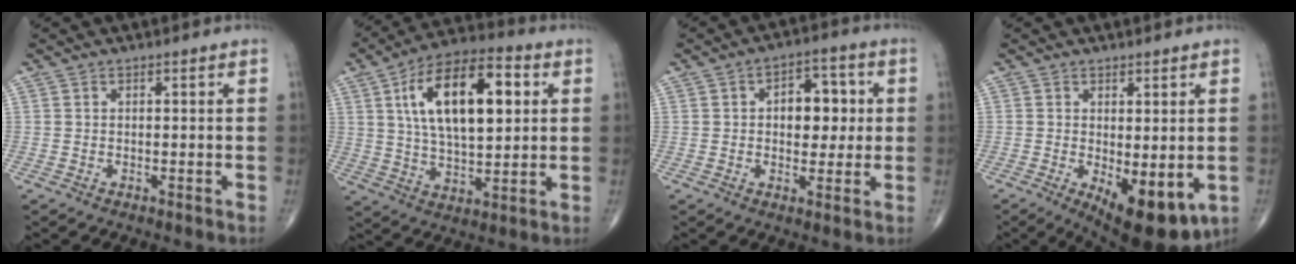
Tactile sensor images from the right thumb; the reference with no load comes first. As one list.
[{"total": 19.9, "force": [5.2, 9.2, 16.8], "torque": [-0.267, 0.005, 0.085]}, {"total": 8.8, "force": [1.1, 5.6, 6.8], "torque": [-0.056, 0.010, 0.016]}, {"total": 11.1, "force": [-3.0, 4.7, 9.6], "torque": [-0.121, -0.022, -0.029]}]